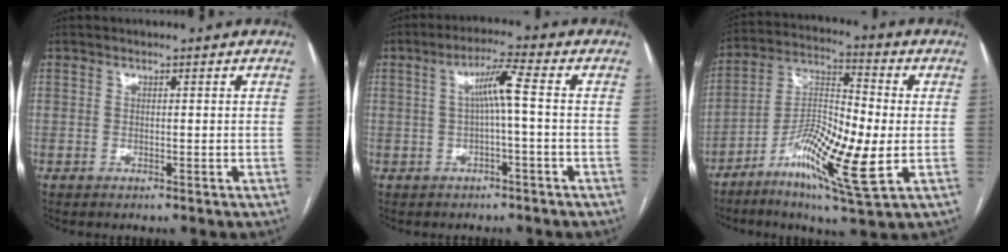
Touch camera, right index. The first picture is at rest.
{"total": 5.0, "force": [0.1, -0.2, 5.0], "torque": [-0.090, 0.018, 0.004]}
{"total": 15.5, "force": [-4.4, 2.7, 14.6], "torque": [-0.282, -0.009, -0.080]}